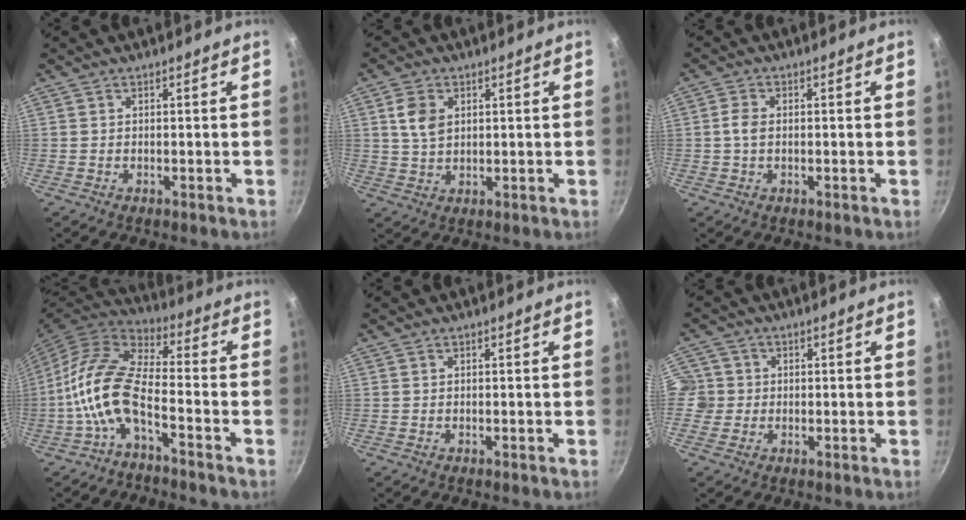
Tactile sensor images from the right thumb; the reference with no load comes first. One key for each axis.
{"total": 5.4, "fx": 1.6, "fy": 3.7, "fz": 3.6, "tx": -0.059, "ty": -0.005, "tz": 0.032}
{"total": 2.7, "fx": 0.0, "fy": 1.8, "fz": 2.0, "tx": -0.043, "ty": 0.008, "tz": -0.005}
{"total": 12.2, "fx": -4.6, "fy": 5.1, "fz": 10.1, "tx": -0.208, "ty": 0.045, "tz": -0.100}
{"total": 0.0}
{"total": 5.1, "fx": -0.2, "fy": 4.9, "fz": 1.2, "tx": 0.003, "ty": 0.007, "tz": -0.012}